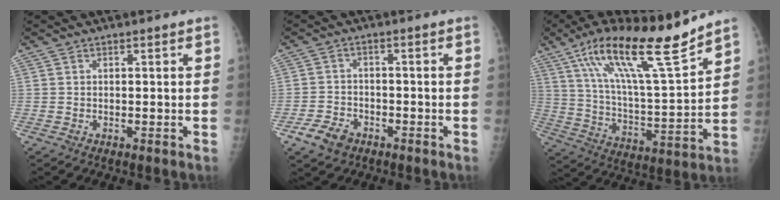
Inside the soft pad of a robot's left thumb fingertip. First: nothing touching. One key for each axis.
{"total": 5.1, "fx": -3.0, "fy": 3.5, "fz": 2.2, "tx": -0.038, "ty": 0.011, "tz": -0.051}
{"total": 19.9, "fx": 13.5, "fy": 3.0, "fz": 14.2, "tx": -0.224, "ty": -0.061, "tz": 0.238}